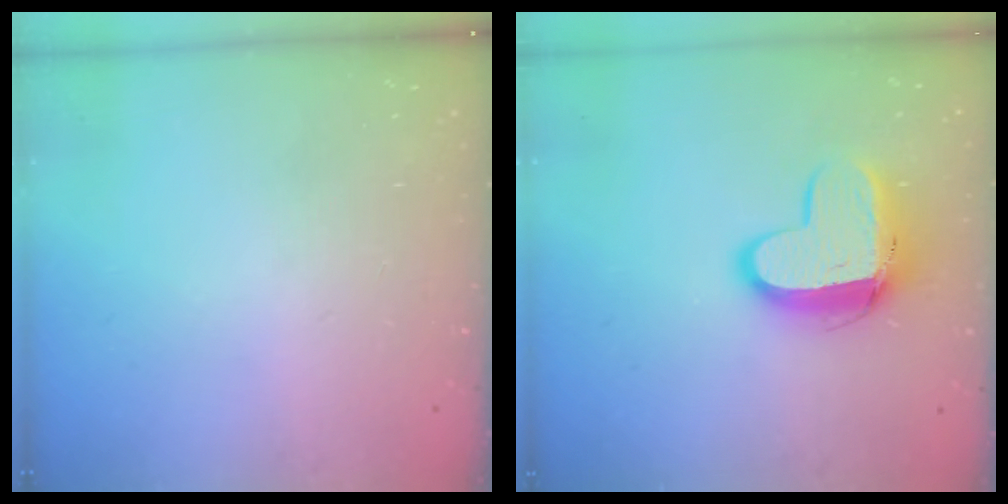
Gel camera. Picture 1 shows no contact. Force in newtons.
{"total": 11.6, "press": 11.5, "slide": 1.2}